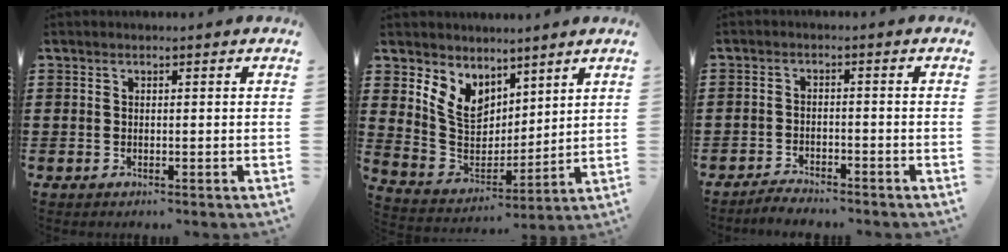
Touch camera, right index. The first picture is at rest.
{"total": 7.6, "force": [5.0, 5.4, 2.2], "torque": [-0.087, -0.025, 0.098]}
{"total": 2.5, "force": [-2.5, 0.2, -0.1], "torque": [-0.006, 0.003, -0.054]}